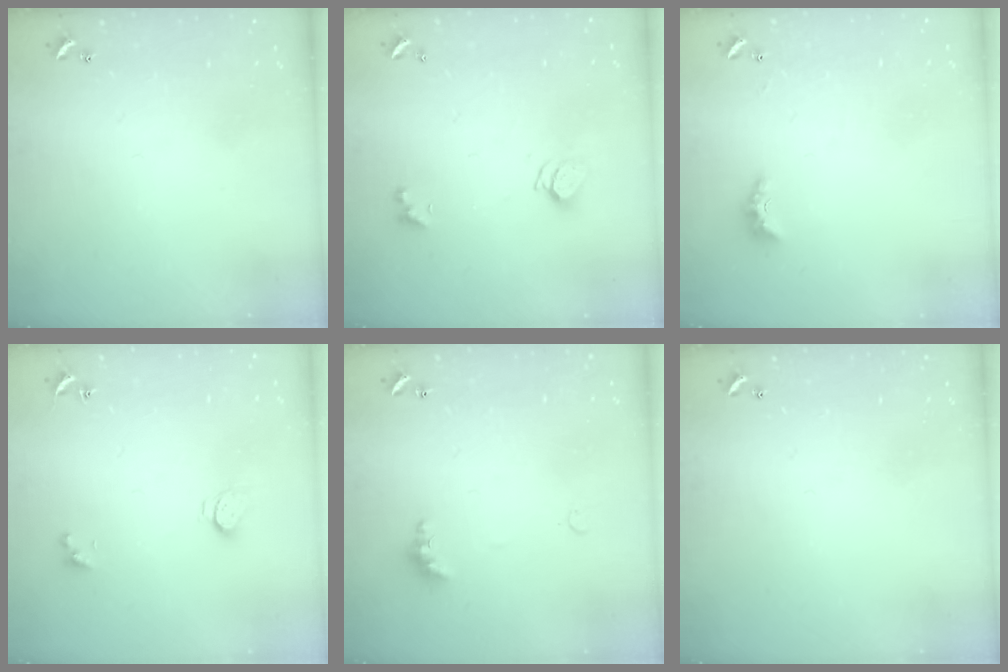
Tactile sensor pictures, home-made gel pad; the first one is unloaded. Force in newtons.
{"total": 3.6, "press": 3.6, "slide": 0.4}
{"total": 3.9, "press": 3.8, "slide": 0.7}
{"total": 2.9, "press": 2.9, "slide": 0.5}
{"total": 3.2, "press": 3.1, "slide": 0.8}
{"total": 0.0}